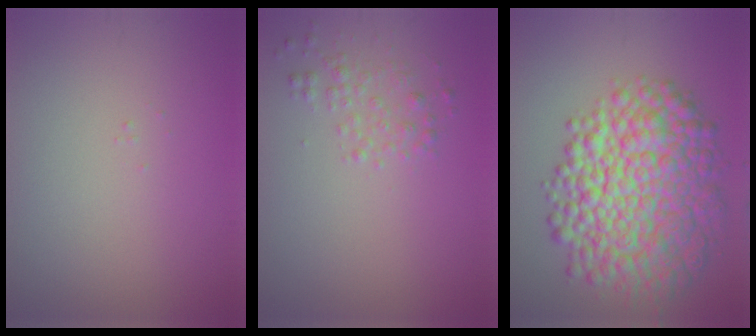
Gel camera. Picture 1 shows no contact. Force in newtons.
{"total": 1.7, "press": 1.7, "slide": 0.1}
{"total": 11.6, "press": 11.5, "slide": 0.3}